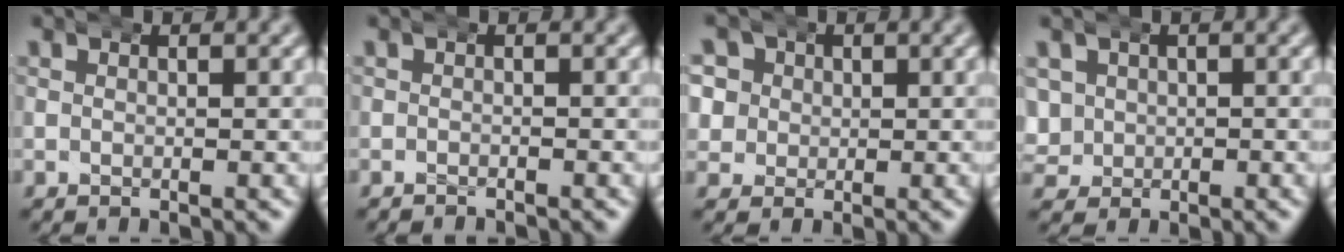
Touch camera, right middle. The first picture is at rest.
{"total": 1.3, "force": [-1.3, 0.2, 0.1], "torque": [-0.008, -0.007, -0.020]}
{"total": 5.5, "force": [1.1, 5.0, 2.1], "torque": [-0.064, -0.009, 0.017]}
{"total": 4.2, "force": [-0.1, 4.0, 1.3], "torque": [-0.058, -0.012, 0.003]}